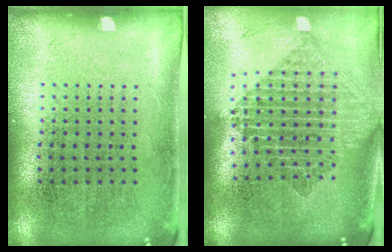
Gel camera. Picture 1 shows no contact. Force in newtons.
{"total": 2.2, "press": 1.7, "slide": 1.4}